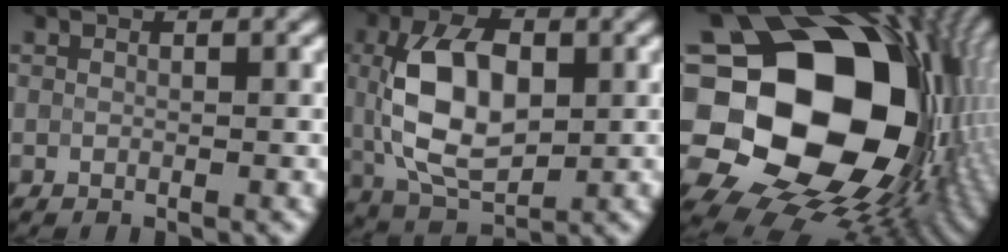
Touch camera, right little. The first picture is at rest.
{"total": 9.1, "force": [1.5, 5.3, 7.3], "torque": [-0.142, 0.000, 0.031]}
{"total": 20.5, "force": [1.5, 15.8, 13.0], "torque": [-0.261, -0.021, 0.047]}